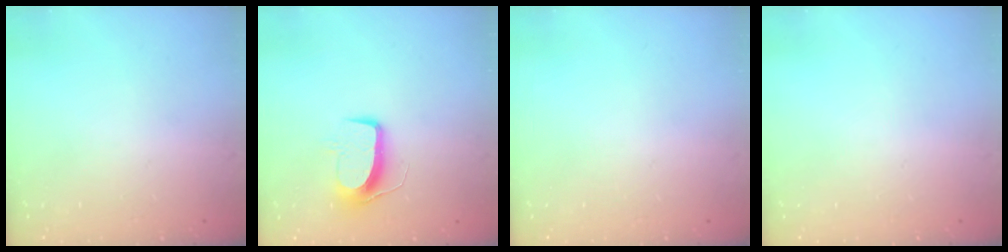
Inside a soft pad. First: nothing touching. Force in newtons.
{"total": 10.4, "press": 10.4, "slide": 0.4}
{"total": 0.0}
{"total": 0.0}